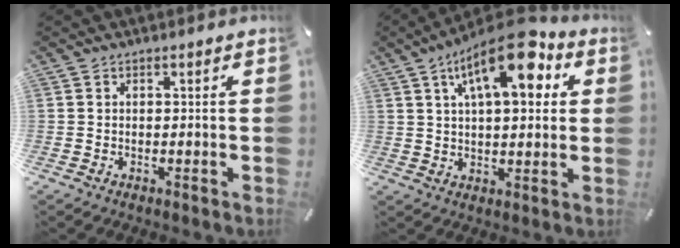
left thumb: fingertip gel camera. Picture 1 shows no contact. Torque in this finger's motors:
{"motor_torque": [2.47, 2.54, 1.84, -0.93, 0.17]}